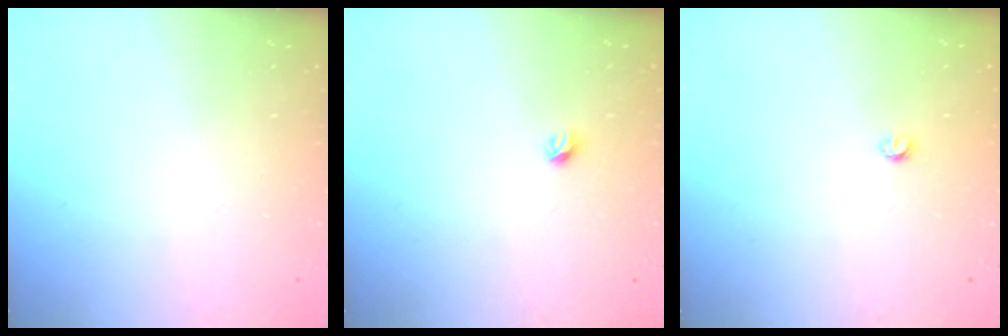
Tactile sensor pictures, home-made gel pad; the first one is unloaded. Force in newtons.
{"total": 3.6, "press": 3.5, "slide": 0.6}
{"total": 2.9, "press": 2.8, "slide": 0.5}